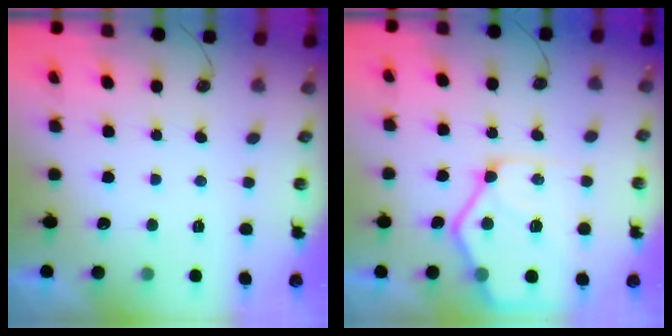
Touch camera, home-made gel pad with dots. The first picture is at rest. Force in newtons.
{"total": 16.5, "press": 16.4, "slide": 1.8}